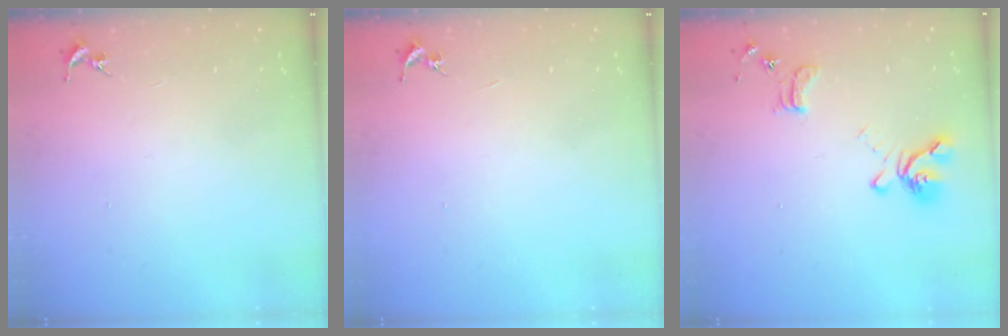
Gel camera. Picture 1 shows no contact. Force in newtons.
{"total": 0.0}
{"total": 14.2, "press": 14.1, "slide": 1.6}